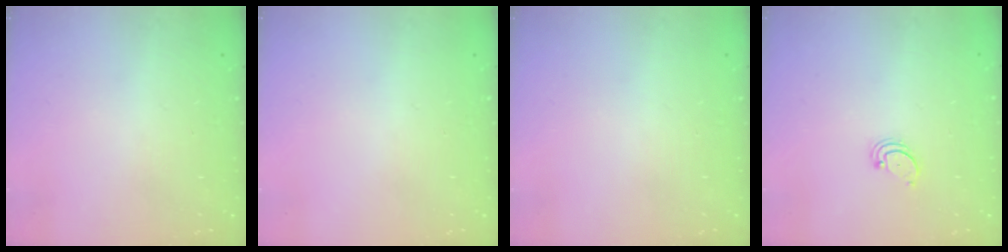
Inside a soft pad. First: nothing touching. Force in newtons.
{"total": 0.0}
{"total": 0.0}
{"total": 2.2, "press": 2.2, "slide": 0.2}